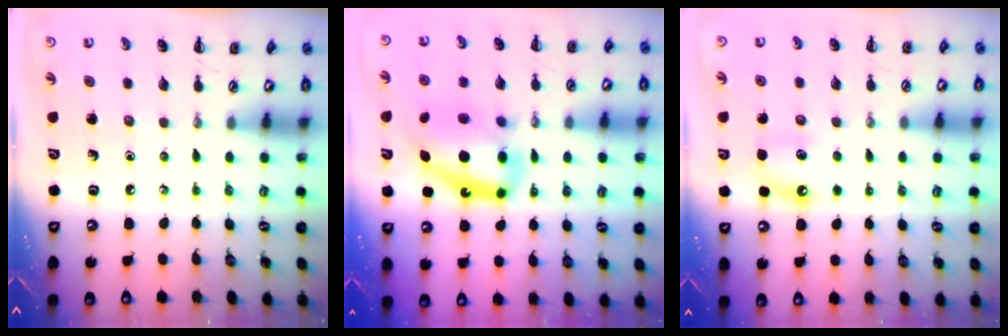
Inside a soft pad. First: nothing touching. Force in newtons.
{"total": 14.1, "press": 13.6, "slide": 3.4}
{"total": 5.1, "press": 4.9, "slide": 1.4}